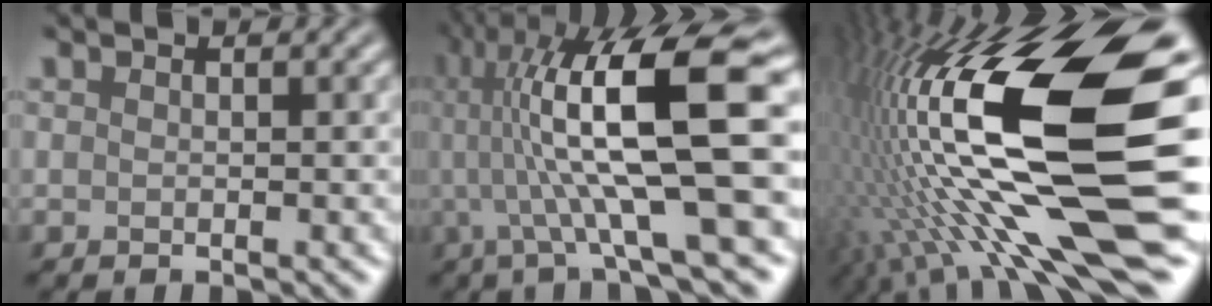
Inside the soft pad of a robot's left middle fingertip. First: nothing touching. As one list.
[{"total": 13.5, "force": [0.4, 2.6, 13.2], "torque": [-0.228, 0.024, 0.015]}, {"total": 19.2, "force": [-1.8, 5.5, 18.4], "torque": [-0.336, 0.008, -0.039]}]